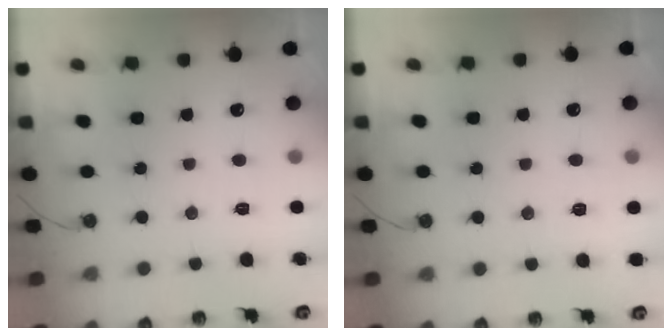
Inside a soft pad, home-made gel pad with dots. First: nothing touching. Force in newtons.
{"total": 4.8, "press": 4.1, "slide": 2.4}